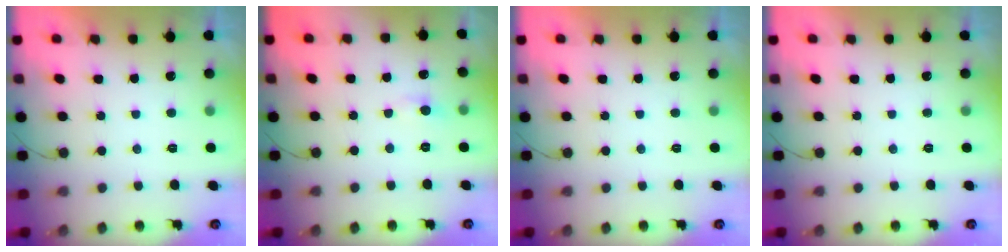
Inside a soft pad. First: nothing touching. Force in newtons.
{"total": 4.0, "press": 4.0, "slide": 0.5}
{"total": 0.0}
{"total": 0.0}